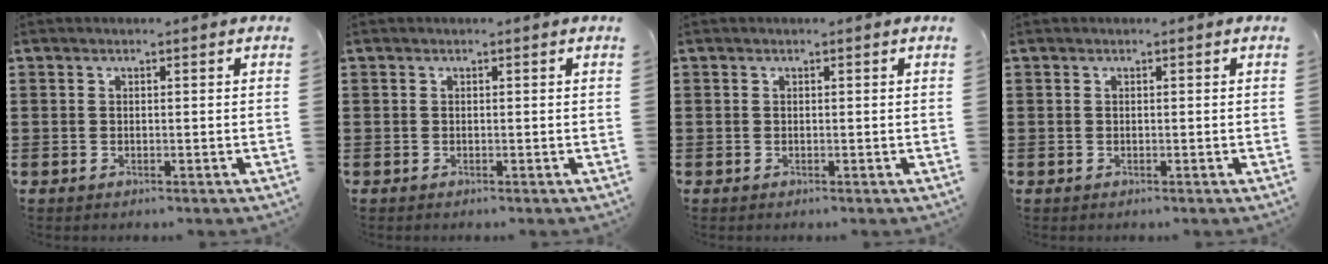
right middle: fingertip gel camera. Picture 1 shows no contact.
{"total": 0.0}
{"total": 0.0}
{"total": 0.0}